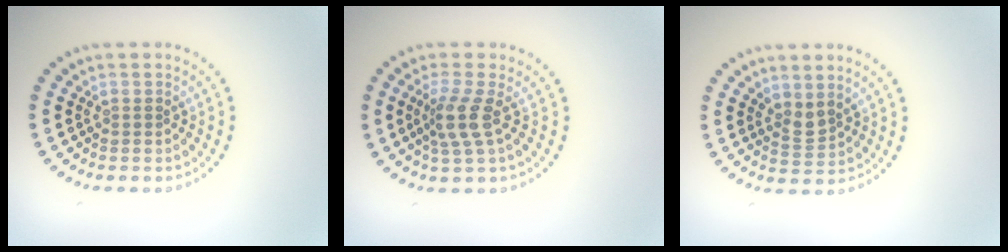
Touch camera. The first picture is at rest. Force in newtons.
{"total": 2.7, "press": 2.0, "slide": 1.8}
{"total": 1.8, "press": 1.4, "slide": 1.2}